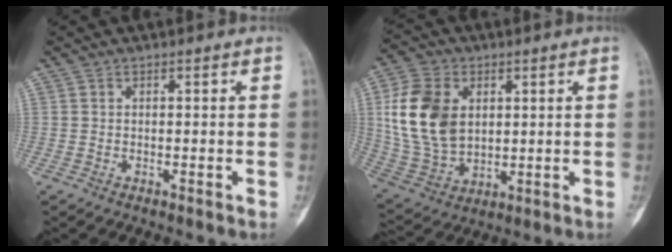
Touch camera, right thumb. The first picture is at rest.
{"total": 16.0, "force": [3.2, 11.1, 11.0], "torque": [-0.200, -0.005, 0.072]}